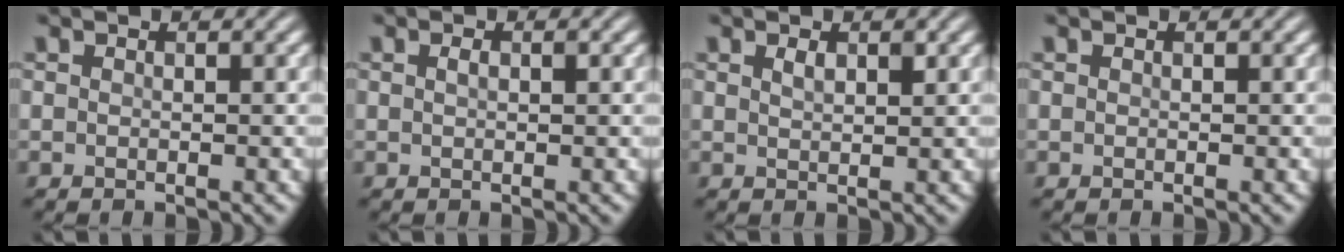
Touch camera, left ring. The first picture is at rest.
{"total": 0.8, "force": [0.2, 0.3, 0.7], "torque": [-0.015, 0.003, 0.003]}
{"total": 1.3, "force": [0.7, 0.5, 1.0], "torque": [-0.019, 0.001, 0.012]}
{"total": 0.0}